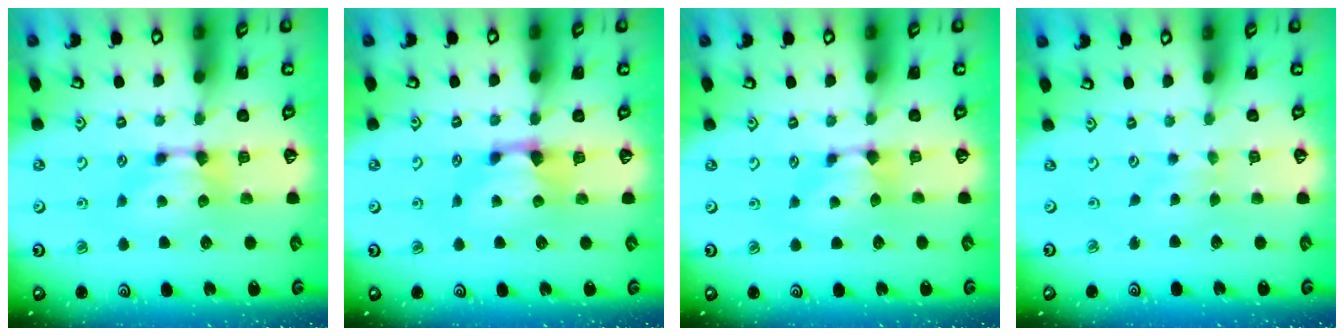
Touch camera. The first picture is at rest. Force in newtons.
{"total": 0.7, "press": 0.2, "slide": 0.7}
{"total": 0.9, "press": 0.6, "slide": 0.6}
{"total": 2.5, "press": 2.5, "slide": 0.3}